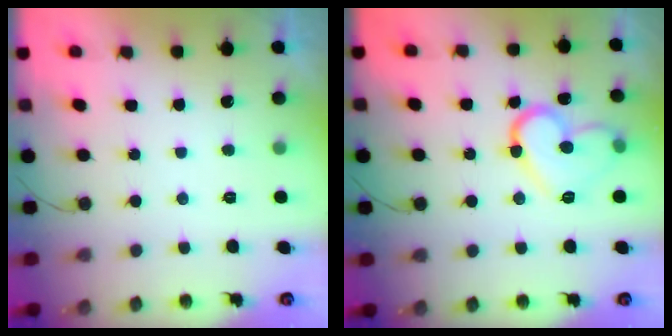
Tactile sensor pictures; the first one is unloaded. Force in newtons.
{"total": 13.9, "press": 13.8, "slide": 1.2}